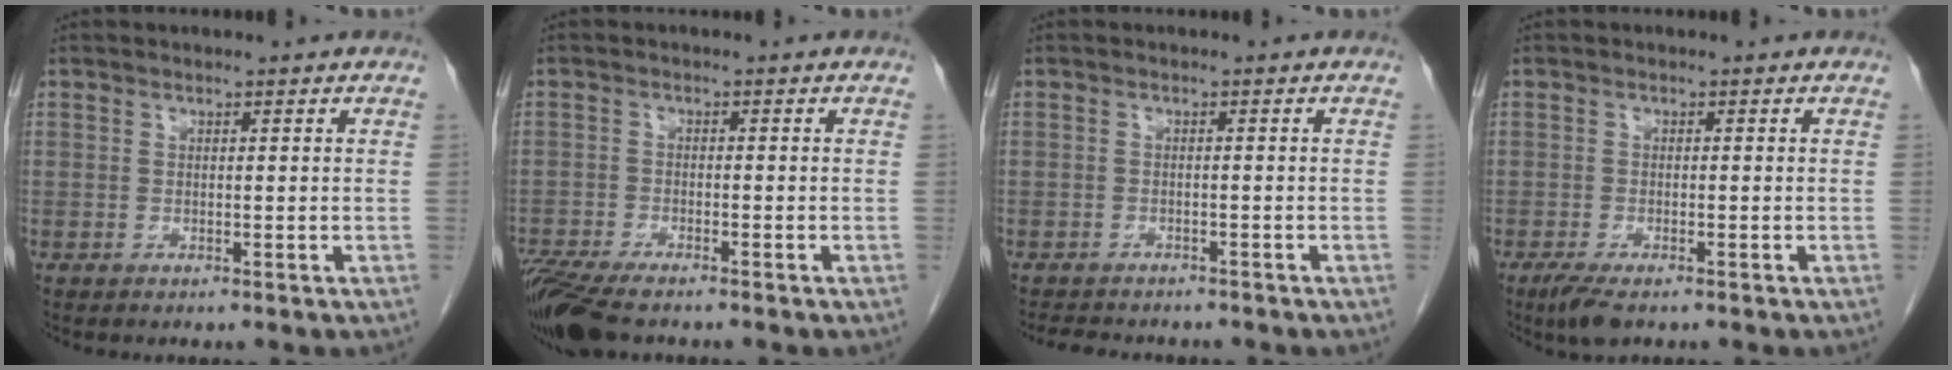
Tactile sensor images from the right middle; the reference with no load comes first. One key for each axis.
{"total": 9.5, "fx": -7.6, "fy": 2.2, "fz": 5.2, "tx": -0.097, "ty": -0.022, "tz": -0.133}
{"total": 7.1, "fx": -6.3, "fy": 2.3, "fz": 2.5, "tx": -0.038, "ty": 0.000, "tz": -0.084}
{"total": 3.8, "fx": -2.7, "fy": 1.1, "fz": 2.5, "tx": -0.052, "ty": -0.009, "tz": -0.044}